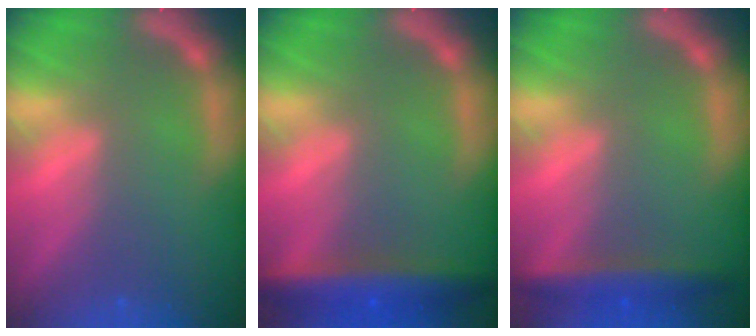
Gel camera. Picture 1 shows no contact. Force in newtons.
{"total": 6.0}
{"total": 4.0}